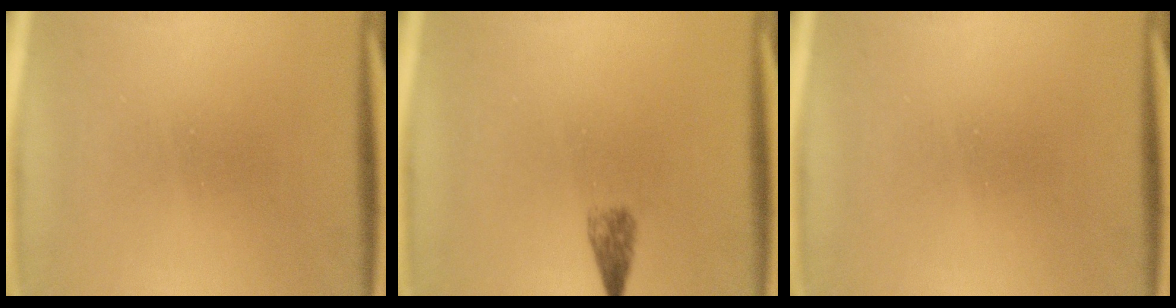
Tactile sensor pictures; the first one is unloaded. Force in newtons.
{"total": 1.4}
{"total": 0.0}